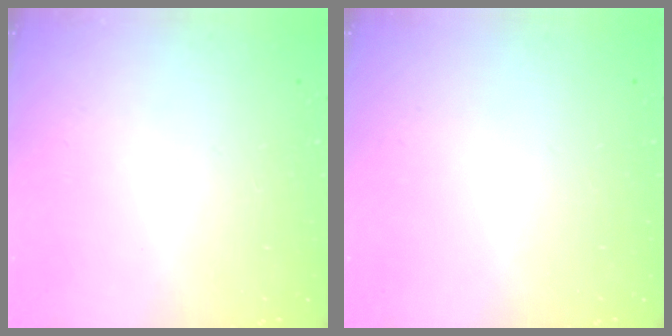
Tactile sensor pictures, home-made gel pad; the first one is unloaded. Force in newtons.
{"total": 0.0}